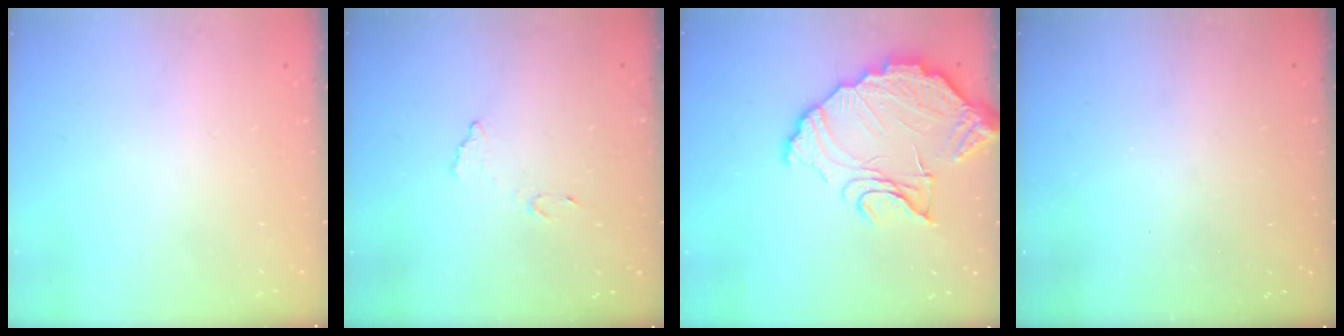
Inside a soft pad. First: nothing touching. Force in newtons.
{"total": 7.9, "press": 7.9, "slide": 0.4}
{"total": 14.8, "press": 14.7, "slide": 1.3}
{"total": 2.9, "press": 2.9, "slide": 0.3}